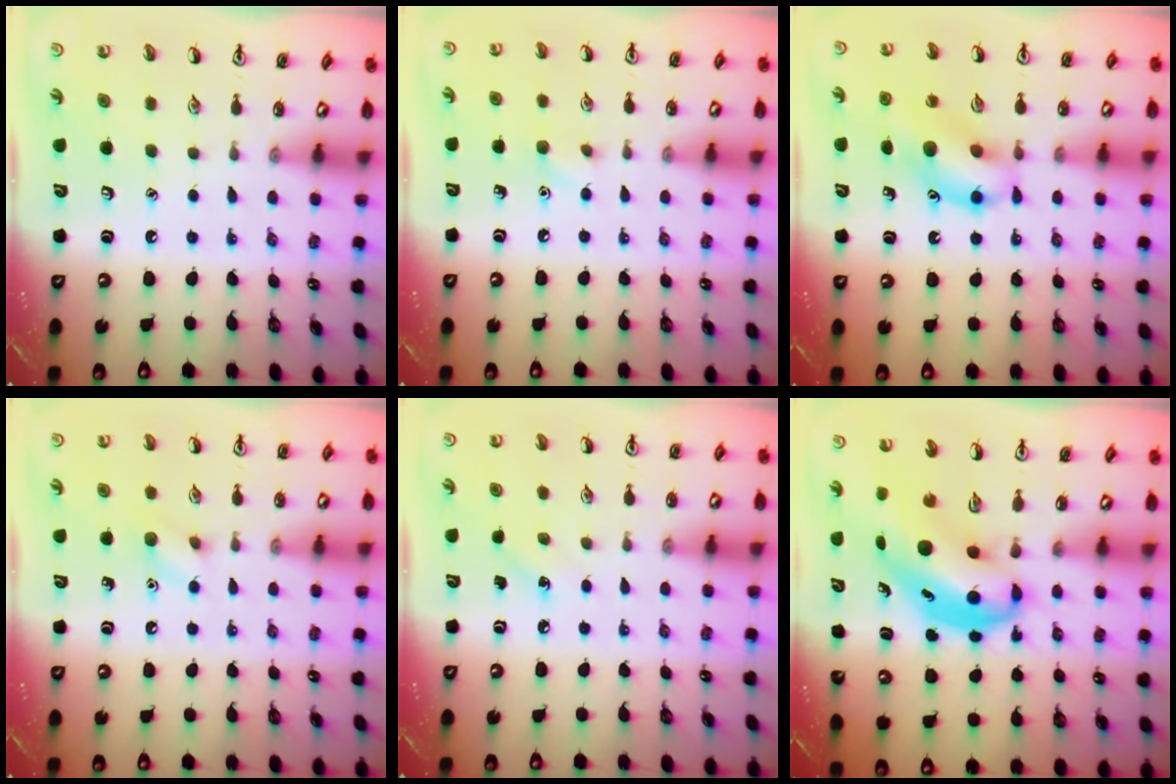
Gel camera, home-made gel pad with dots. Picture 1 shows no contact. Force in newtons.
{"total": 5.6, "press": 5.3, "slide": 1.7}
{"total": 13.3, "press": 13.1, "slide": 2.2}
{"total": 6.1, "press": 6.0, "slide": 1.1}
{"total": 4.9, "press": 4.6, "slide": 1.6}
{"total": 6.5, "press": 6.2, "slide": 1.8}